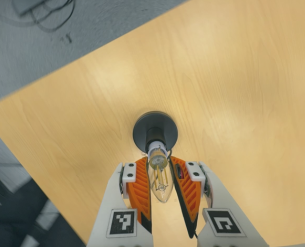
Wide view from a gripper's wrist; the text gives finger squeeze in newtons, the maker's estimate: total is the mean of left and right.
{"total": 12.7, "left": 12.9, "right": 12.5}